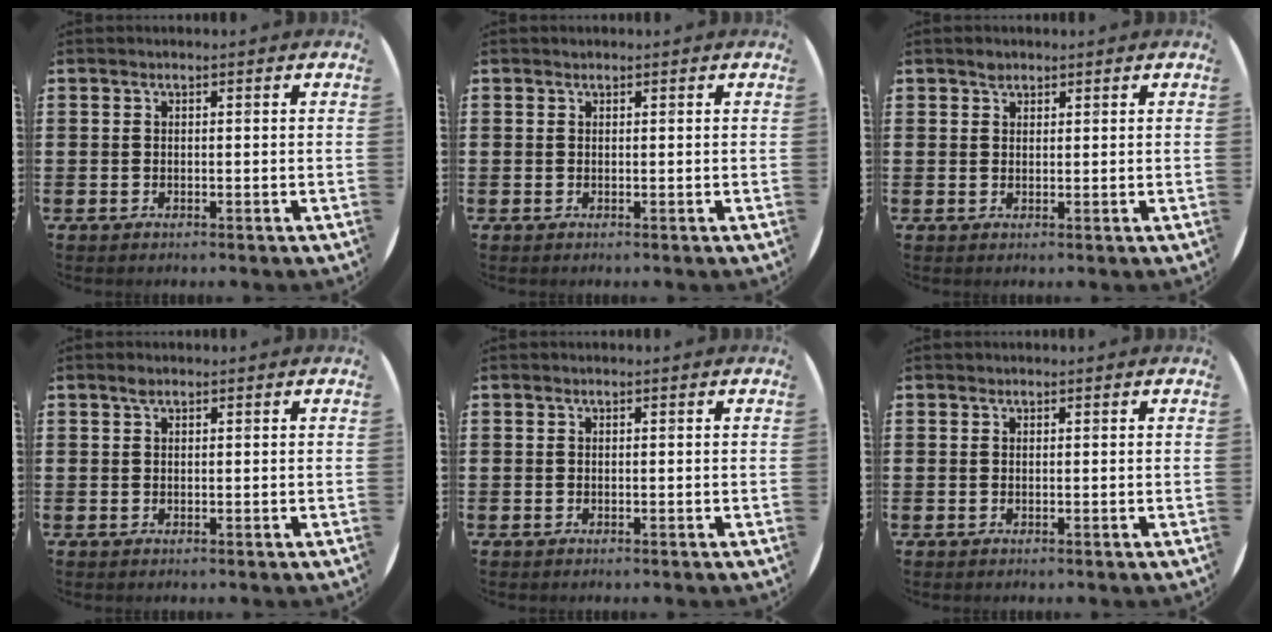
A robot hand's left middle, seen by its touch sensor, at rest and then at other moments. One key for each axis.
{"total": 0.0}
{"total": 1.2, "fx": 1.0, "fy": 0.6, "fz": 0.0, "tx": 0.006, "ty": -0.001, "tz": 0.019}
{"total": 0.7, "fx": 0.6, "fy": 0.2, "fz": 0.3, "tx": 0.000, "ty": -0.002, "tz": 0.009}
{"total": 0.0}
{"total": 0.0}